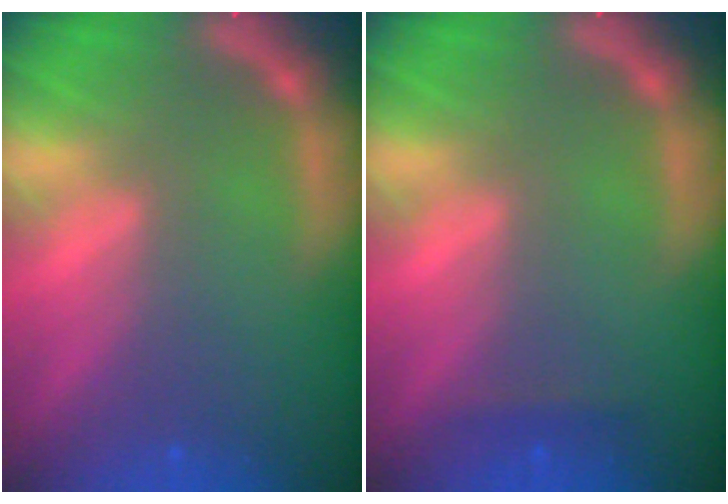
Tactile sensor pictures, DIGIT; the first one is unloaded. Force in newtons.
{"total": 0.9}